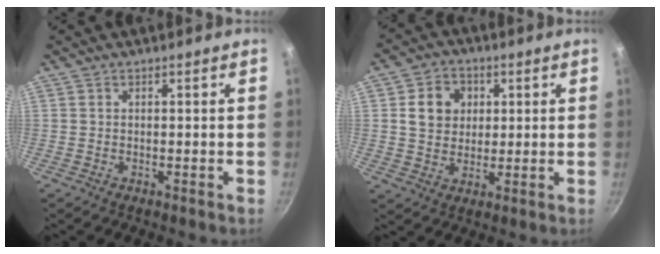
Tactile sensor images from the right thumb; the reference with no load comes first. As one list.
[{"total": 8.4, "force": [1.9, 7.1, 4.0], "torque": [-0.039, 0.006, 0.028]}]